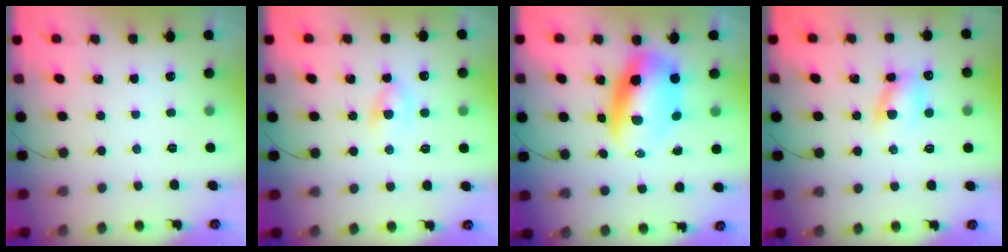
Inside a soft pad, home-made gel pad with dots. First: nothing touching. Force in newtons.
{"total": 3.7, "press": 3.5, "slide": 1.2}
{"total": 10.5, "press": 10.2, "slide": 2.5}
{"total": 7.6, "press": 7.4, "slide": 1.3}